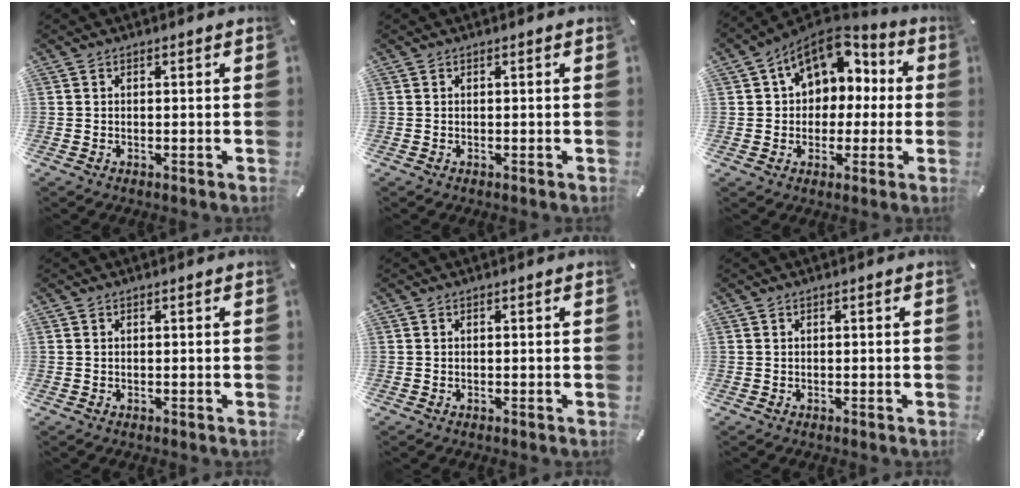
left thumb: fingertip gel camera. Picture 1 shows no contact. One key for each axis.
{"total": 0.0}
{"total": 13.0, "fx": 5.0, "fy": 10.1, "fz": 6.5, "tx": -0.096, "ty": -0.022, "tz": 0.096}
{"total": 0.0}
{"total": 0.0}
{"total": 0.0}